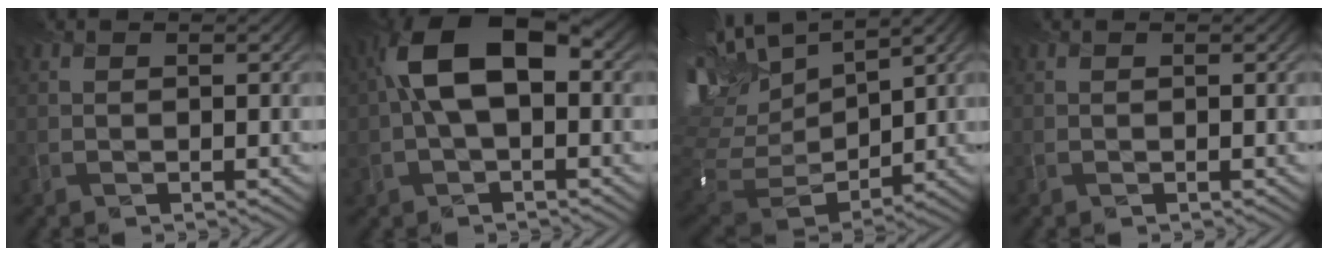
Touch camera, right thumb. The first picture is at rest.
{"total": 10.5, "force": [1.3, 6.0, 8.5], "torque": [-0.181, 0.012, 0.019]}
{"total": 13.5, "force": [6.7, 6.2, 9.9], "torque": [-0.247, 0.023, 0.132]}
{"total": 0.0}